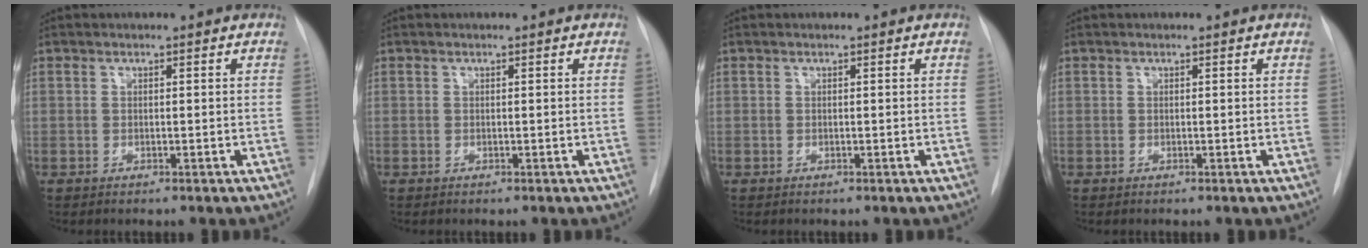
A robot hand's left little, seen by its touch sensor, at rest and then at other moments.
{"total": 0.0}
{"total": 0.0}
{"total": 0.0}